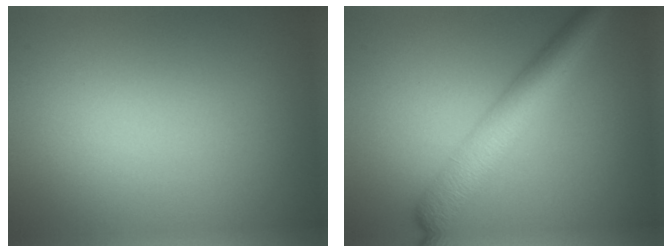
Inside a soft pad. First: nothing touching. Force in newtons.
{"total": 5.4, "press": 5.4, "slide": 0.1}